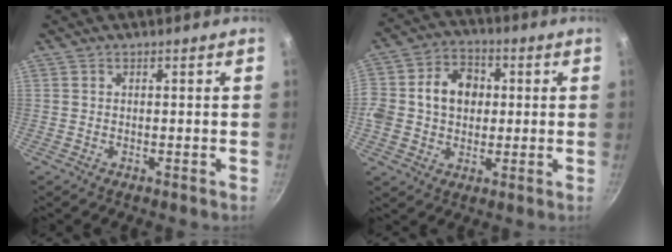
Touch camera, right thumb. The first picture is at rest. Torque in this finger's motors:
{"motor_torque": [1.65, 1.59, 1.31, 0.13, 0.11]}